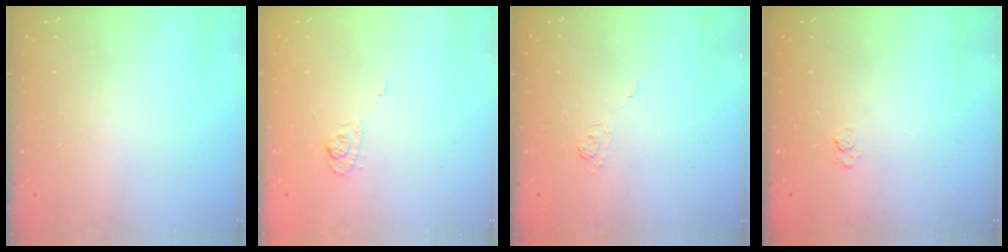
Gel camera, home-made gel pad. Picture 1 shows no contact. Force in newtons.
{"total": 3.6, "press": 3.2, "slide": 1.6}
{"total": 2.5, "press": 2.1, "slide": 1.4}
{"total": 2.1, "press": 1.6, "slide": 1.3}